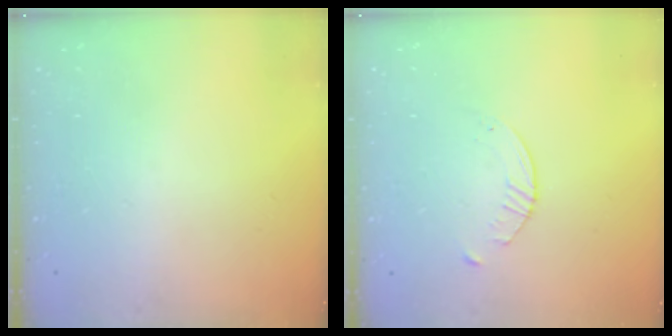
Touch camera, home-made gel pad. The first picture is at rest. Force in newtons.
{"total": 2.0, "press": 2.0, "slide": 0.3}